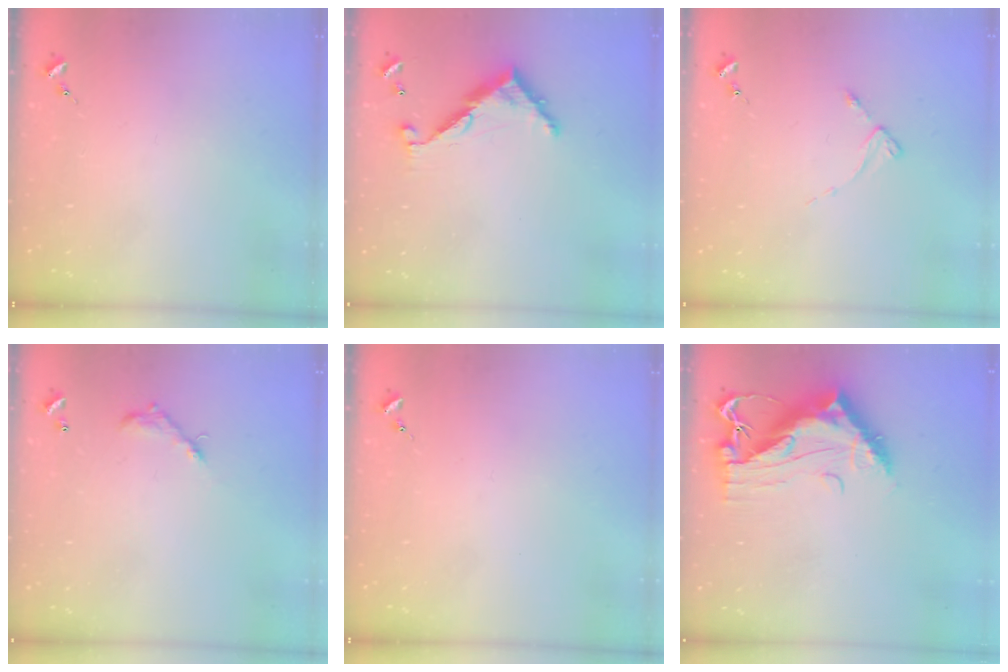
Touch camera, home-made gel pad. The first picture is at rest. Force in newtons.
{"total": 9.0, "press": 9.0, "slide": 0.7}
{"total": 2.8, "press": 2.8, "slide": 0.3}
{"total": 5.8, "press": 5.8, "slide": 0.3}
{"total": 0.0}
{"total": 13.7, "press": 13.6, "slide": 1.3}